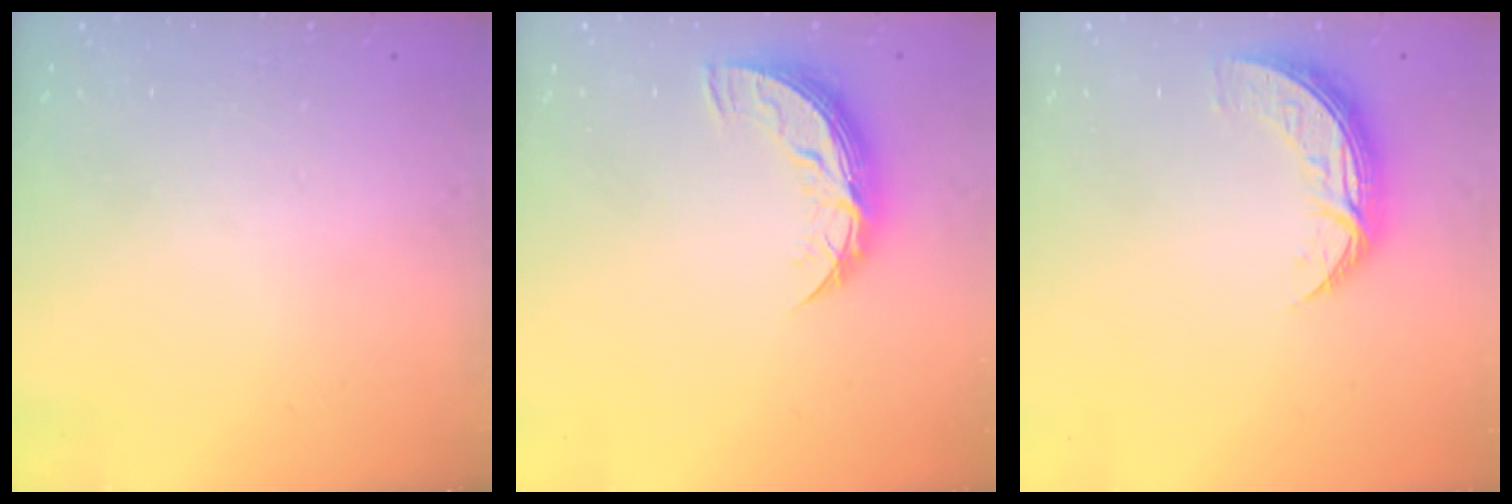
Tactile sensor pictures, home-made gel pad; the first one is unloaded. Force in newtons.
{"total": 9.1, "press": 9.1, "slide": 0.4}
{"total": 8.4, "press": 8.4, "slide": 0.4}